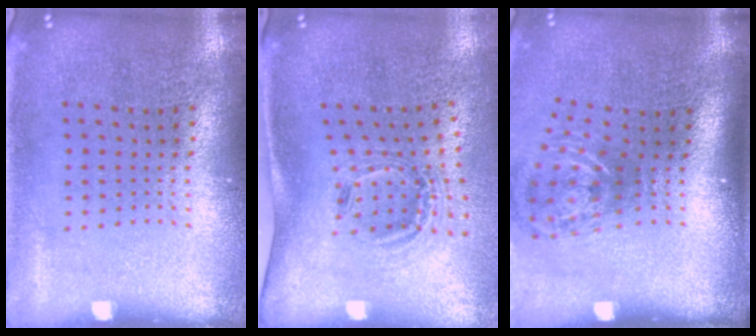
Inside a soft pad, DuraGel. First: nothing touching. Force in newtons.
{"total": 1.2, "press": 1.0, "slide": 0.7}
{"total": 1.8, "press": 1.3, "slide": 1.3}